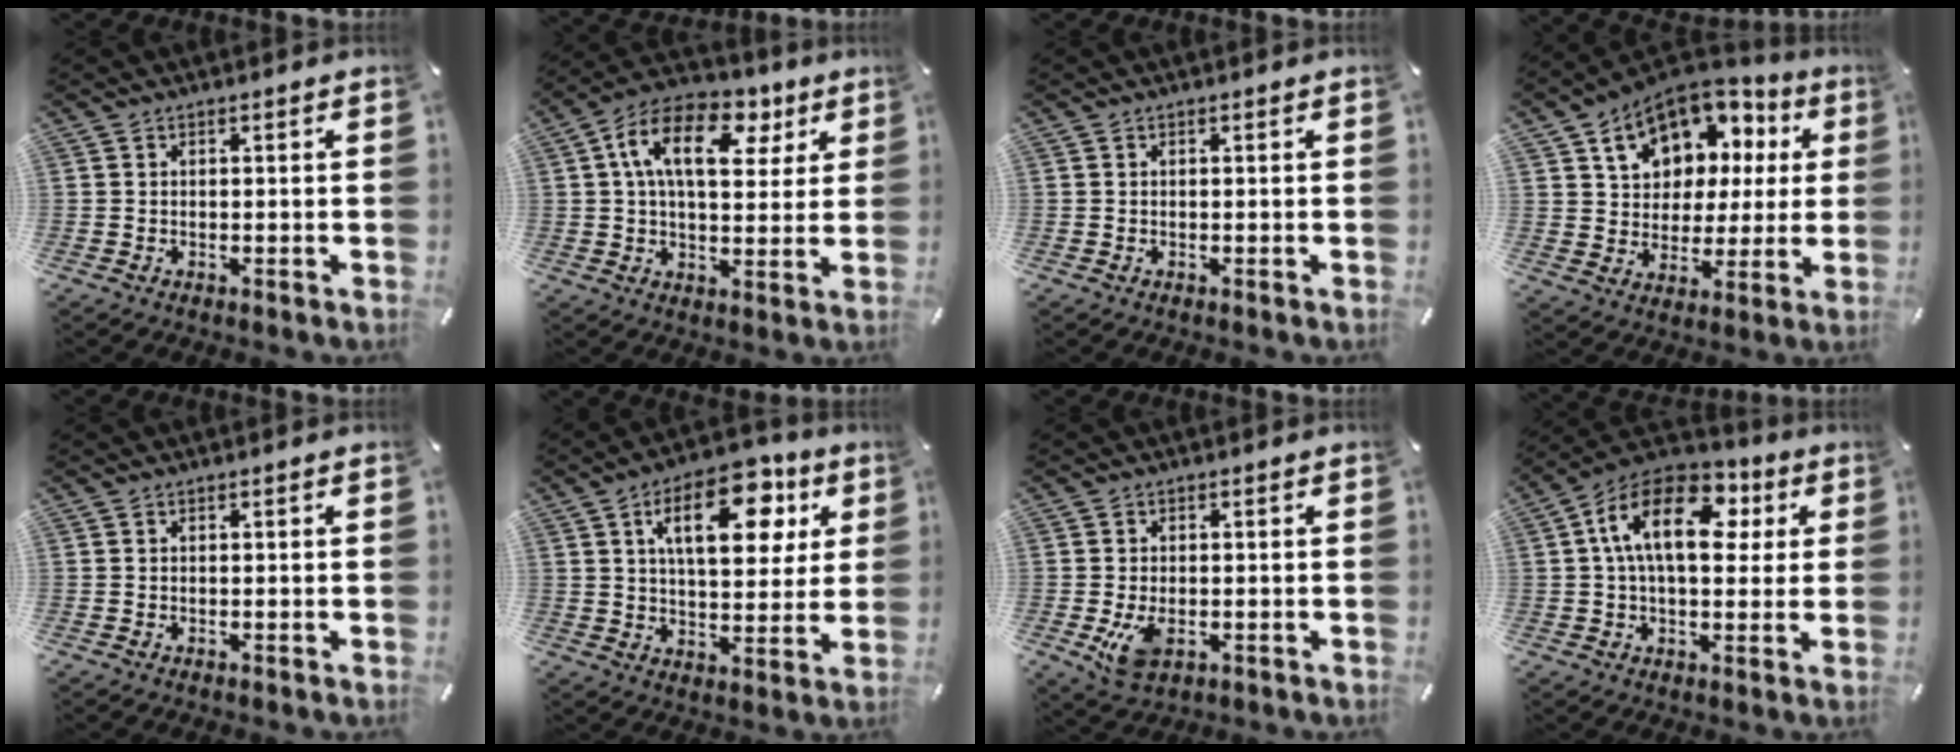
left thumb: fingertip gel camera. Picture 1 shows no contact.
{"total": 15.5, "force": [5.9, 9.2, 11.0], "torque": [-0.178, -0.005, 0.103]}
{"total": 0.0}
{"total": 12.7, "force": [6.5, 9.7, 5.0], "torque": [-0.096, -0.040, 0.122]}
{"total": 0.0}
{"total": 17.6, "force": [7.5, 9.4, 12.8], "torque": [-0.184, -0.015, 0.120]}
{"total": 5.6, "force": [-1.1, 3.5, 4.2], "torque": [-0.081, -0.009, -0.023]}
{"total": 17.2, "force": [4.6, 9.9, 13.3], "torque": [-0.233, 0.002, 0.075]}